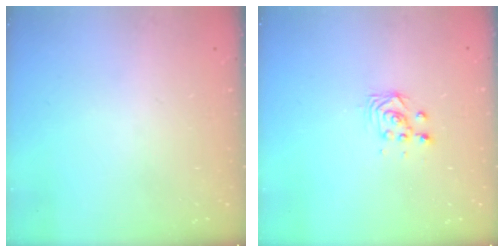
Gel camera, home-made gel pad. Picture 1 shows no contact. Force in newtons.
{"total": 2.9, "press": 2.9, "slide": 0.4}